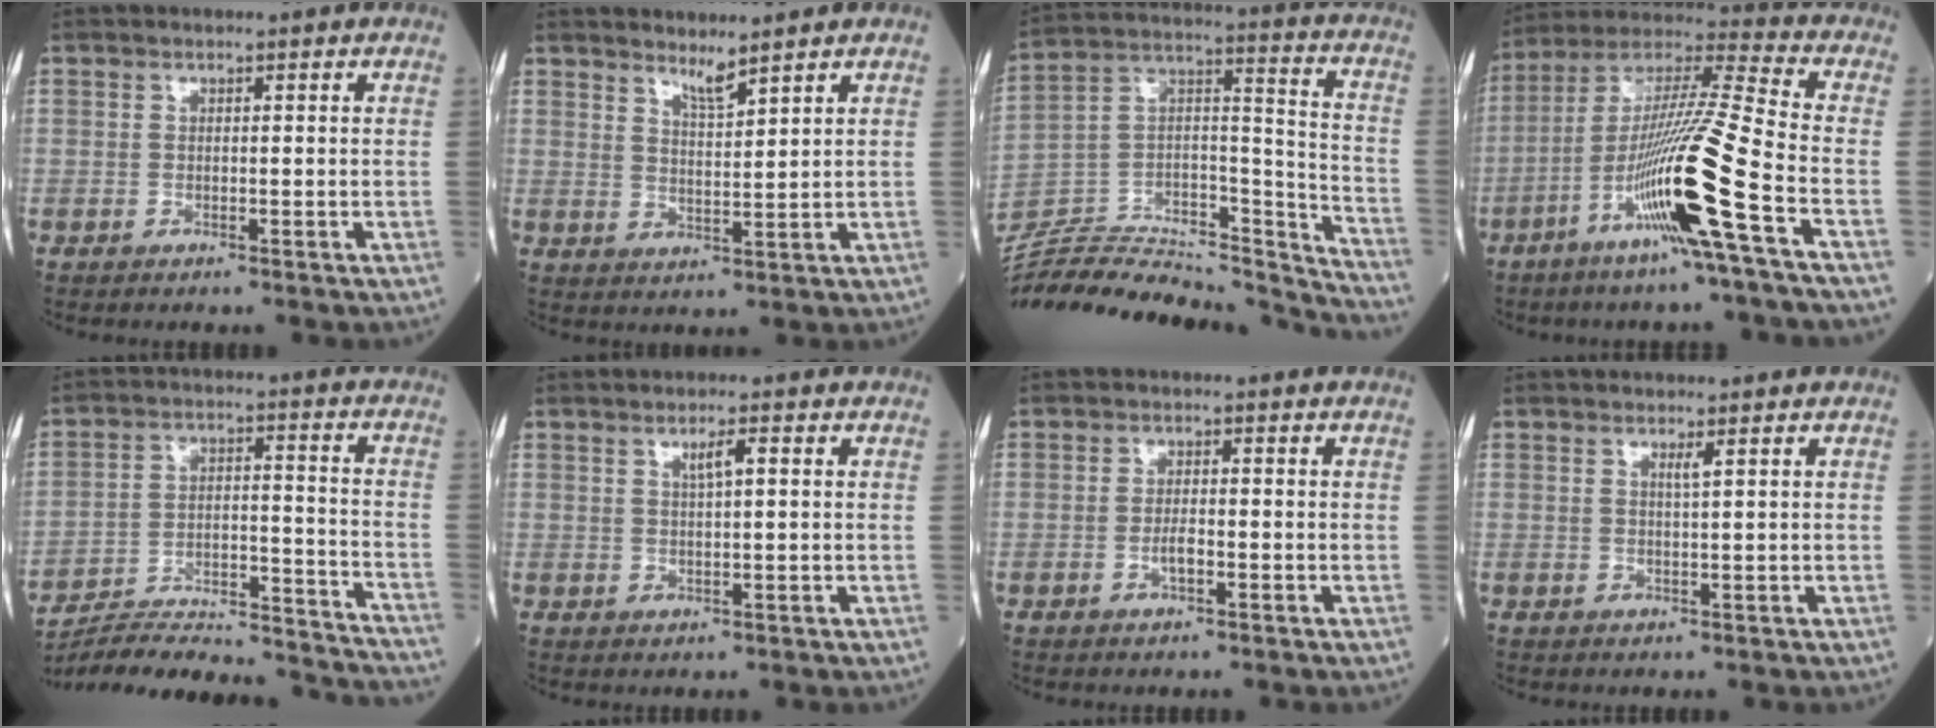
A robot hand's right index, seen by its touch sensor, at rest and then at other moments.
{"total": 2.8, "force": [2.6, -0.4, 1.1], "torque": [-0.023, -0.015, 0.051]}
{"total": 30.6, "force": [-28.8, 4.2, 9.3], "torque": [-0.146, 0.017, -0.442]}
{"total": 17.0, "force": [-6.7, -1.7, 15.5], "torque": [-0.296, -0.011, -0.129]}
{"total": 26.0, "force": [-24.7, 1.9, 8.0], "torque": [-0.103, -0.008, -0.351]}
{"total": 2.2, "force": [0.9, 0.1, 2.0], "torque": [-0.037, 0.000, 0.016]}
{"total": 1.2, "force": [-0.5, 0.3, 1.1], "torque": [-0.022, 0.001, -0.009]}
{"total": 1.2, "force": [0.6, -0.2, 0.9], "torque": [-0.021, -0.006, 0.012]}